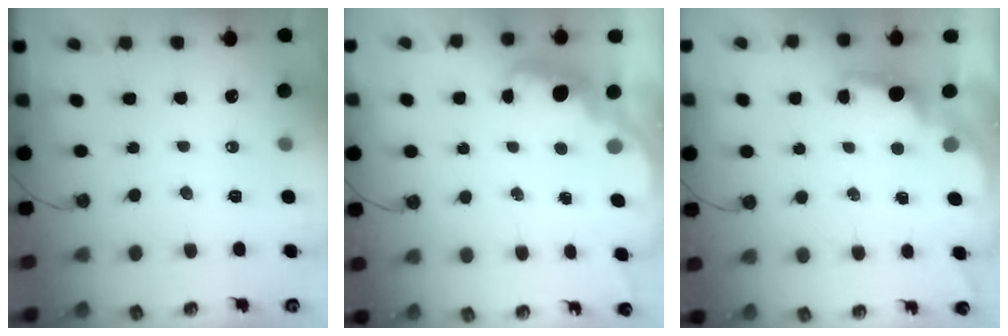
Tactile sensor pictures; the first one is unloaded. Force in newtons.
{"total": 2.7, "press": 2.6, "slide": 0.5}
{"total": 2.0, "press": 1.8, "slide": 0.8}